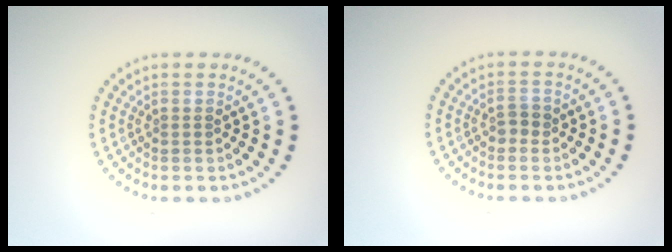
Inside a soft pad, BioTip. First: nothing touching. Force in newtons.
{"total": 1.1, "press": 1.1, "slide": 0.2}